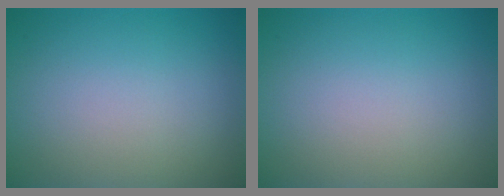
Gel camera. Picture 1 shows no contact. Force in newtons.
{"total": 0.0}